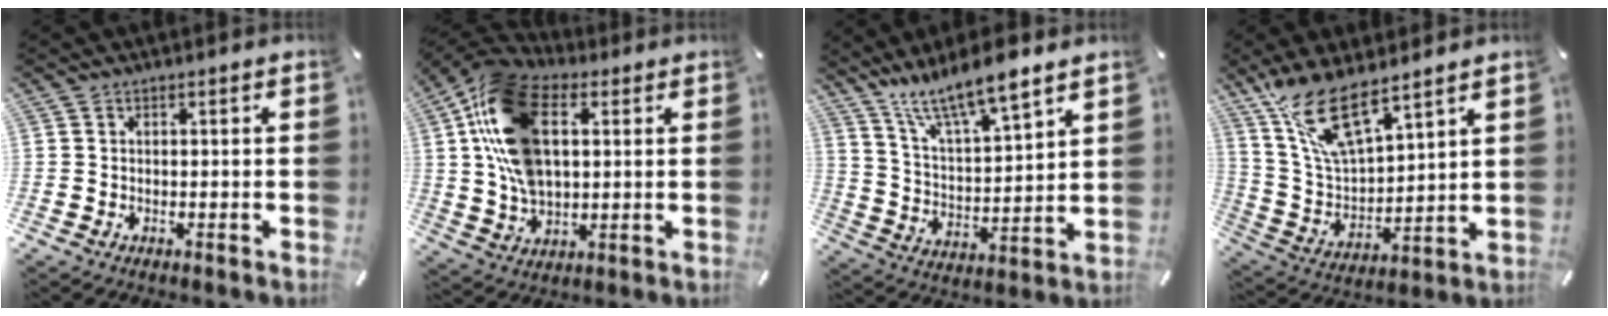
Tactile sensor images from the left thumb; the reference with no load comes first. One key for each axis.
{"total": 19.1, "fx": 4.6, "fy": 12.5, "fz": 13.7, "tx": -0.303, "ty": 0.003, "tz": 0.083}
{"total": 11.1, "fx": 10.3, "fy": 1.5, "fz": 4.0, "tx": -0.093, "ty": -0.078, "tz": 0.180}
{"total": 15.0, "fx": 11.2, "fy": 4.7, "fz": 8.9, "tx": -0.217, "ty": -0.062, "tz": 0.196}